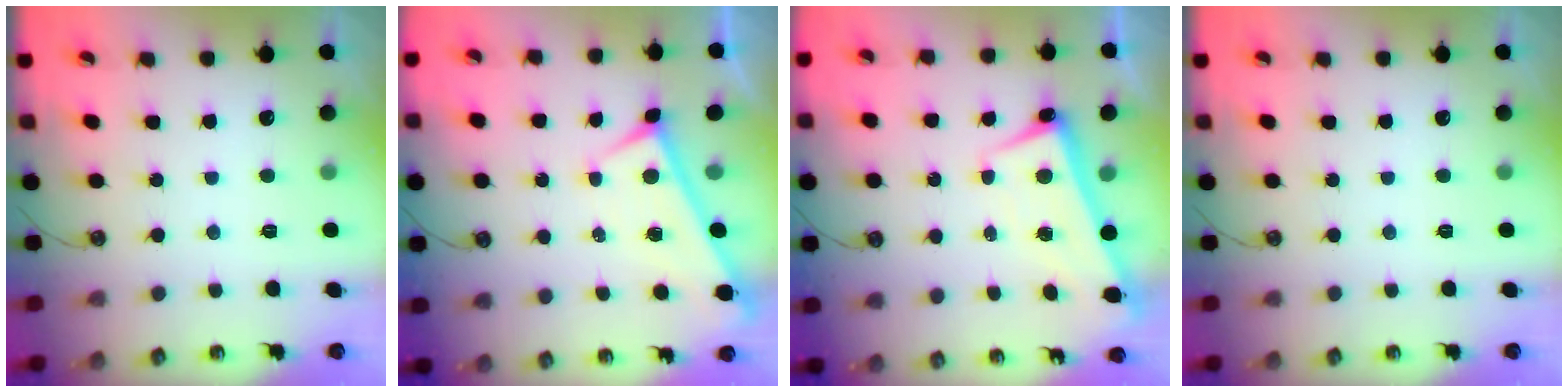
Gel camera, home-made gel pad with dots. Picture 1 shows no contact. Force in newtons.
{"total": 0.0}
{"total": 2.7, "press": 2.6, "slide": 0.8}
{"total": 0.0}